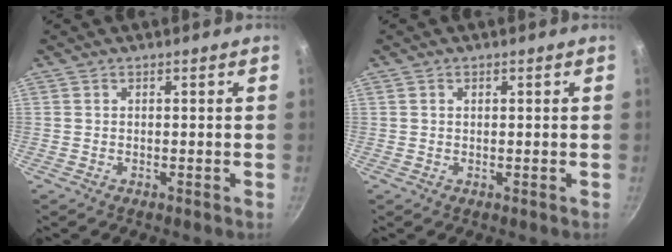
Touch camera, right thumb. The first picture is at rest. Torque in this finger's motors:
{"motor_torque": [0.02, -0.69, -0.40, -0.10, 0.04]}